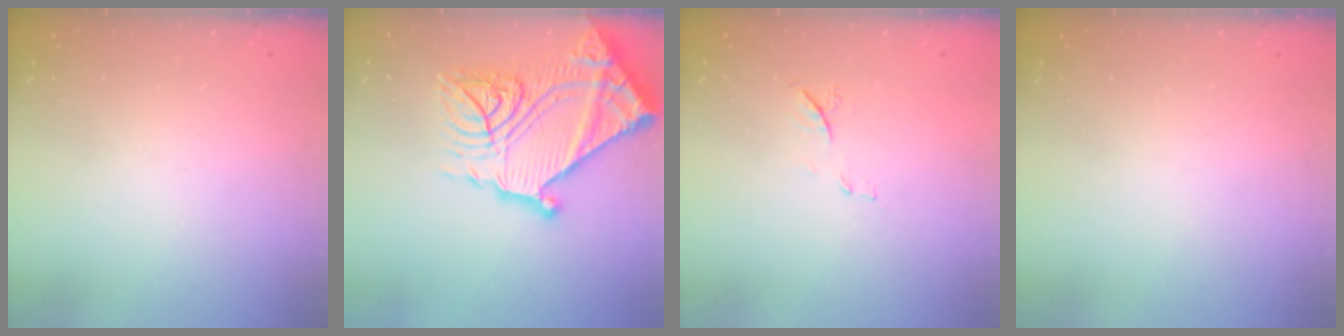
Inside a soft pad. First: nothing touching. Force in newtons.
{"total": 28.8, "press": 28.7, "slide": 2.7}
{"total": 5.6, "press": 5.6, "slide": 0.7}
{"total": 0.0}